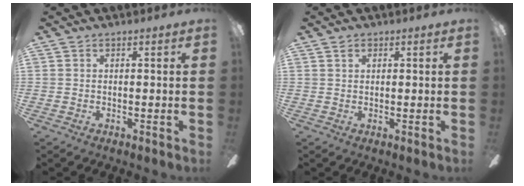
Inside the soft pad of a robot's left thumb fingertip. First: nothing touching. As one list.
[{"total": 1.1, "force": [0.6, 0.7, 0.6], "torque": [-0.013, 0.003, 0.011]}]